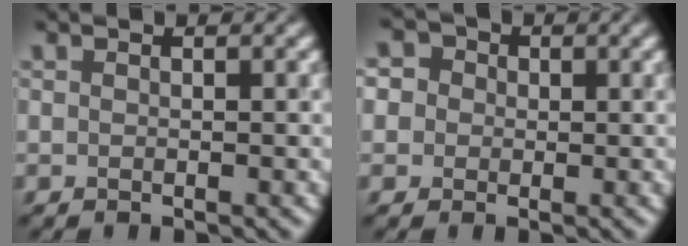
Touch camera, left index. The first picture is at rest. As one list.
[{"total": 2.2, "force": [0.8, 2.0, 0.3], "torque": [-0.005, 0.021, 0.003]}]